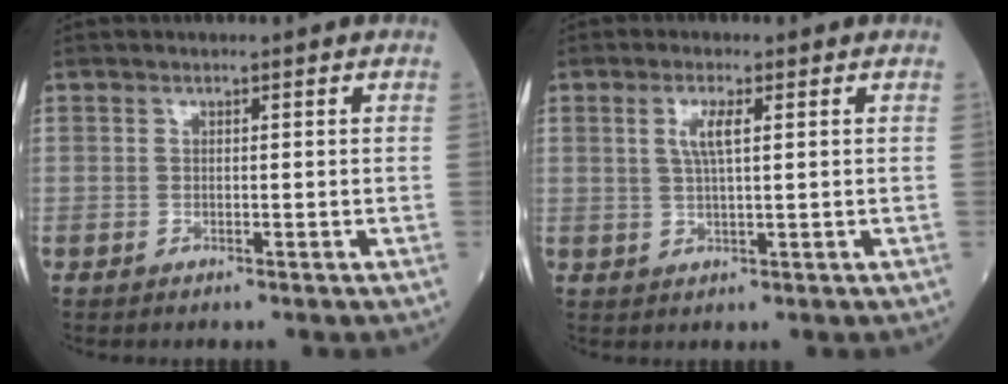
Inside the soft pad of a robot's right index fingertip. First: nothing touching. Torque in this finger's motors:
{"motor_torque": [0.78, 0.17, 0.38, 0.10]}